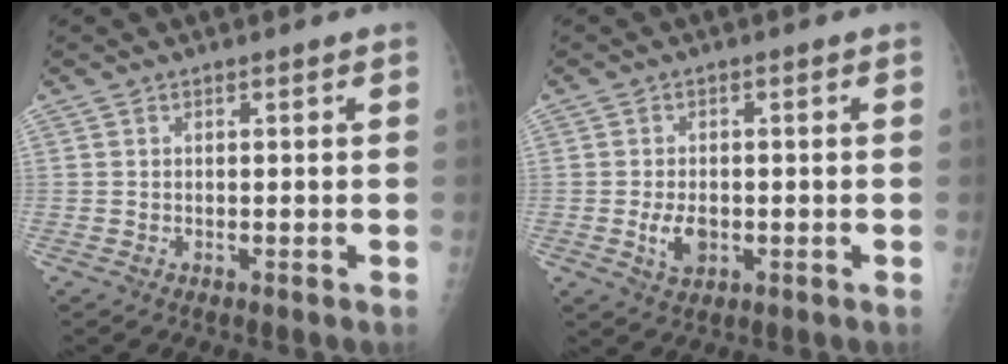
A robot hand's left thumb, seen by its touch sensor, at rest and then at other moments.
{"total": 4.3, "force": [-0.9, 2.8, 3.2], "torque": [-0.054, -0.003, -0.010]}